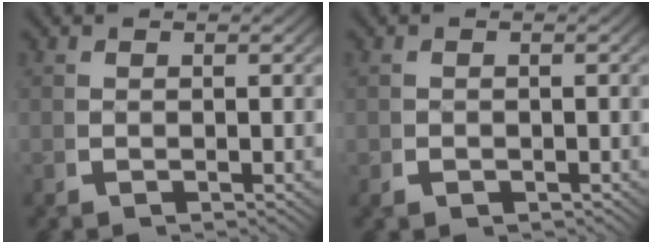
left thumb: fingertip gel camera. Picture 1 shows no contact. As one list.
[{"total": 0.9, "force": [-0.5, 0.6, 0.3], "torque": [-0.006, -0.006, -0.005]}]